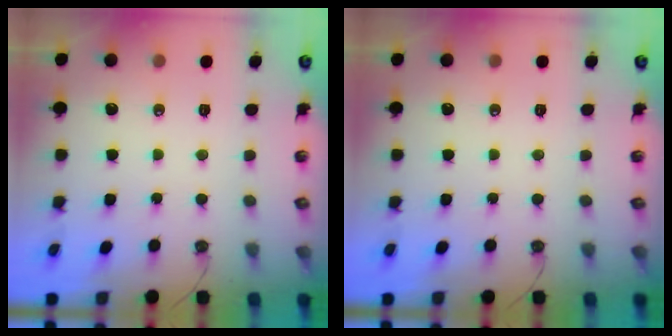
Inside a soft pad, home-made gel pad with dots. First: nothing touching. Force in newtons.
{"total": 0.0}